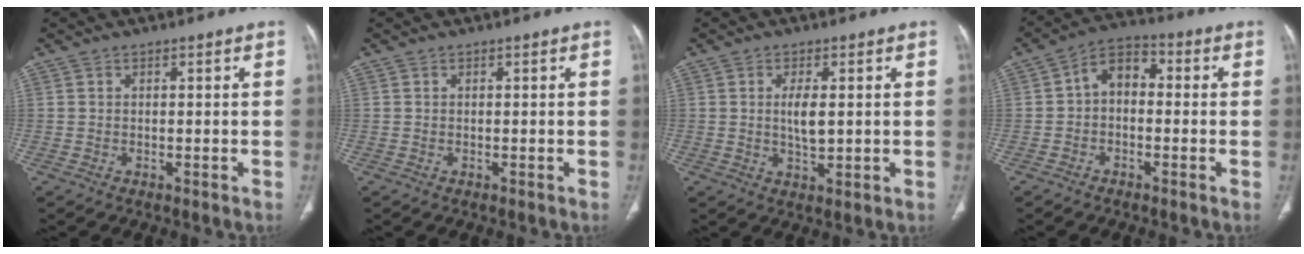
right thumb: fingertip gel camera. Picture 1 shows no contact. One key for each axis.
{"total": 0.0}
{"total": 4.6, "fx": 0.6, "fy": 1.7, "fz": 4.2, "tx": -0.079, "ty": -0.009, "tz": 0.014}
{"total": 6.6, "fx": -0.3, "fy": 4.6, "fz": 4.7, "tx": -0.057, "ty": 0.027, "tz": -0.024}